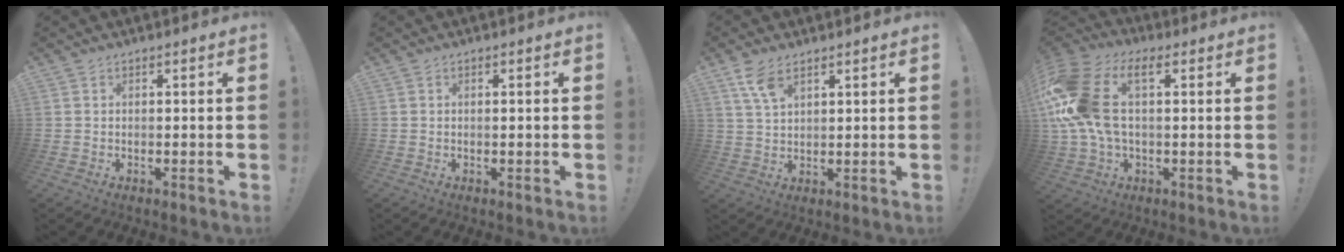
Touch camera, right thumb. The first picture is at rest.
{"total": 0.5, "force": [0.0, -0.2, 0.5], "torque": [-0.003, -0.003, -0.001]}
{"total": 6.5, "force": [4.1, 2.8, 4.2], "torque": [-0.074, -0.020, 0.077]}
{"total": 18.3, "force": [3.1, 10.9, 14.4], "torque": [-0.299, 0.007, 0.054]}